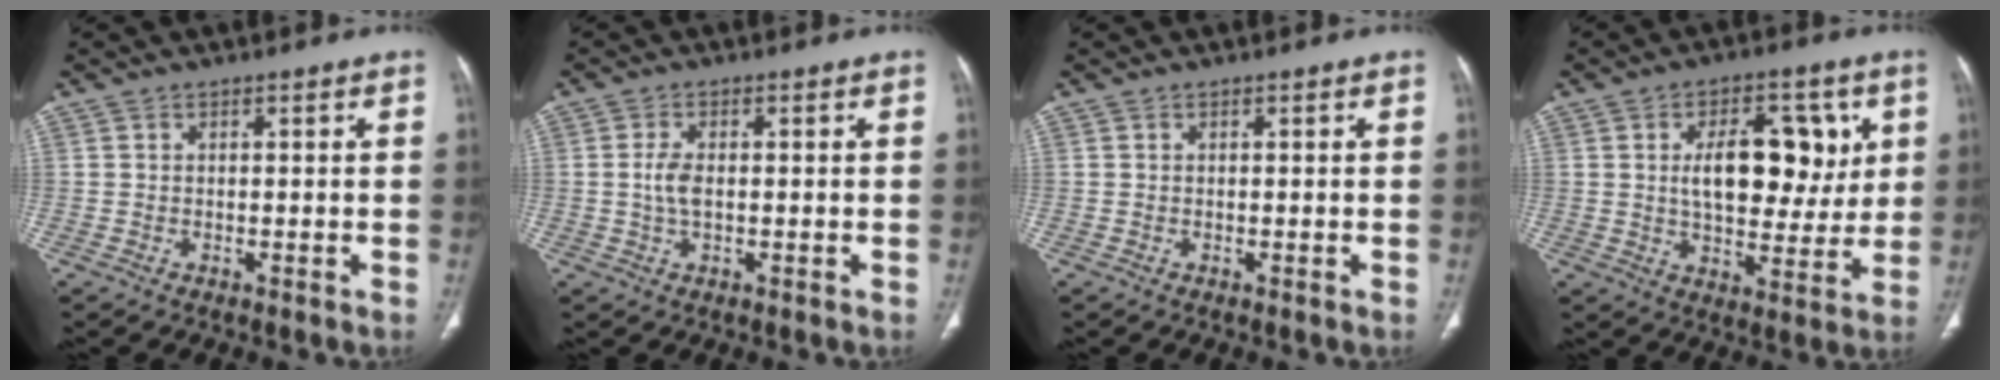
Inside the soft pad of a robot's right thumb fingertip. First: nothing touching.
{"total": 3.2, "force": [-0.1, 1.6, 2.8], "torque": [-0.063, 0.004, -0.004]}
{"total": 0.0}
{"total": 15.7, "force": [3.4, 8.8, 12.6], "torque": [-0.136, -0.006, 0.057]}